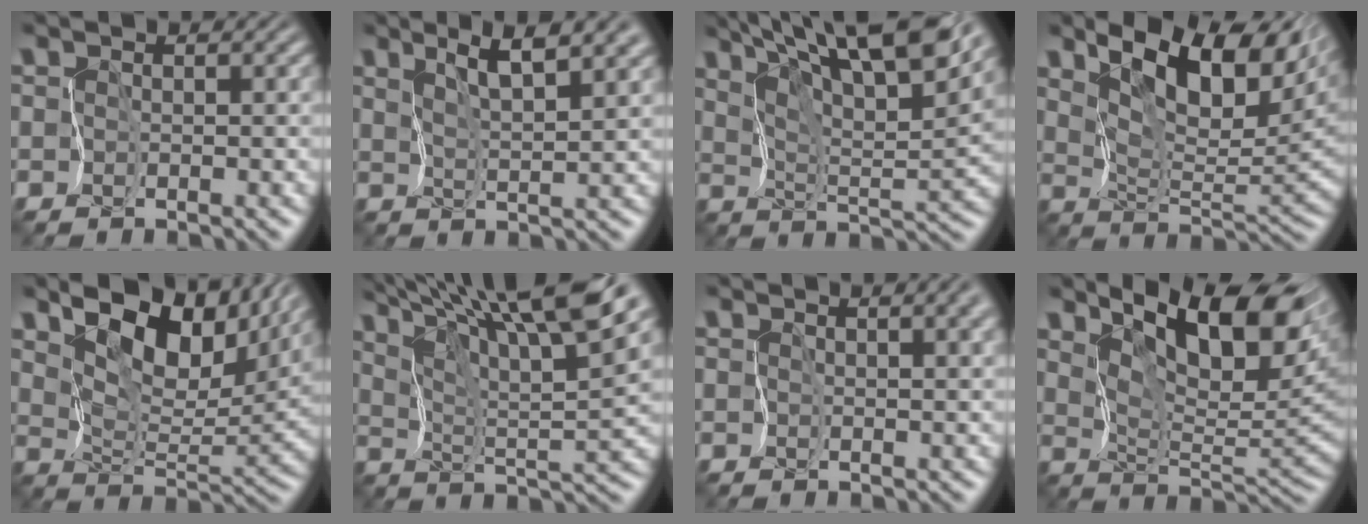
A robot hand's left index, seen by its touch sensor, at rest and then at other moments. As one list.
[{"total": 4.6, "force": [3.3, 0.4, 3.2], "torque": [-0.056, 0.006, 0.063]}, {"total": 14.3, "force": [9.9, 3.9, 9.5], "torque": [-0.152, 0.021, 0.129]}, {"total": 10.5, "force": [5.6, 4.5, 7.7], "torque": [-0.121, 0.006, 0.097]}, {"total": 10.6, "force": [6.7, 4.7, 6.7], "torque": [-0.119, -0.001, 0.121]}, {"total": 13.5, "force": [10.1, 1.9, 8.7], "torque": [-0.151, 0.009, 0.157]}, {"total": 6.5, "force": [3.0, 2.9, 5.0], "torque": [-0.058, 0.017, 0.035]}, {"total": 11.1, "force": [6.2, 3.8, 8.4], "torque": [-0.122, 0.005, 0.105]}]